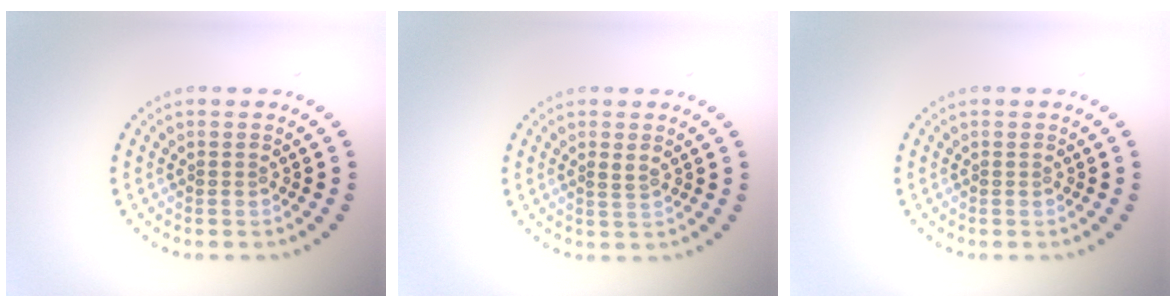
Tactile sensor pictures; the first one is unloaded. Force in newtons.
{"total": 1.0, "press": 0.9, "slide": 0.5}
{"total": 0.0}